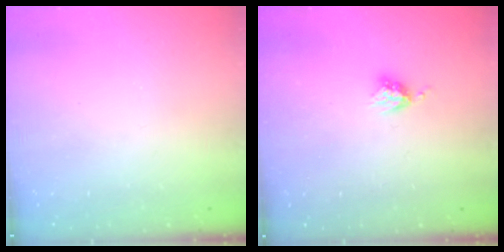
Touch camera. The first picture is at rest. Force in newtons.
{"total": 4.0, "press": 4.0, "slide": 0.4}